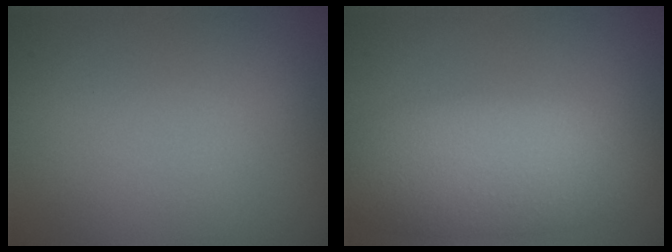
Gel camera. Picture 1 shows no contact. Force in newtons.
{"total": 6.6, "press": 6.6, "slide": 0.4}